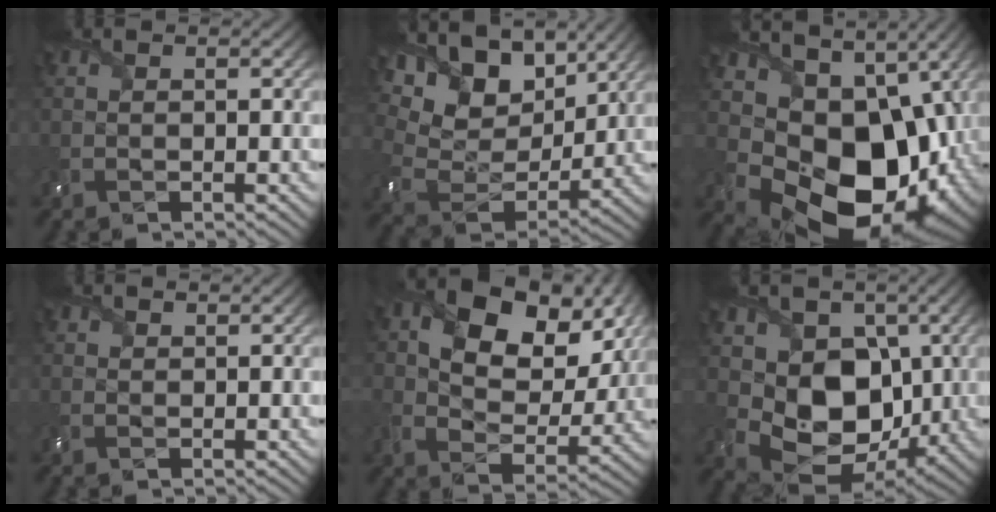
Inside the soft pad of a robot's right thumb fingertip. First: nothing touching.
{"total": 14.3, "force": [8.4, 8.6, 7.8], "torque": [-0.198, 0.026, 0.146]}
{"total": 17.4, "force": [0.9, 13.1, 11.5], "torque": [-0.191, -0.046, 0.055]}
{"total": 1.0, "force": [0.9, 0.5, 0.2], "torque": [-0.006, 0.005, 0.020]}
{"total": 13.9, "force": [5.6, 9.1, 9.0], "torque": [-0.138, 0.010, 0.095]}
{"total": 10.8, "force": [1.7, 8.3, 6.7], "torque": [-0.129, -0.030, 0.025]}